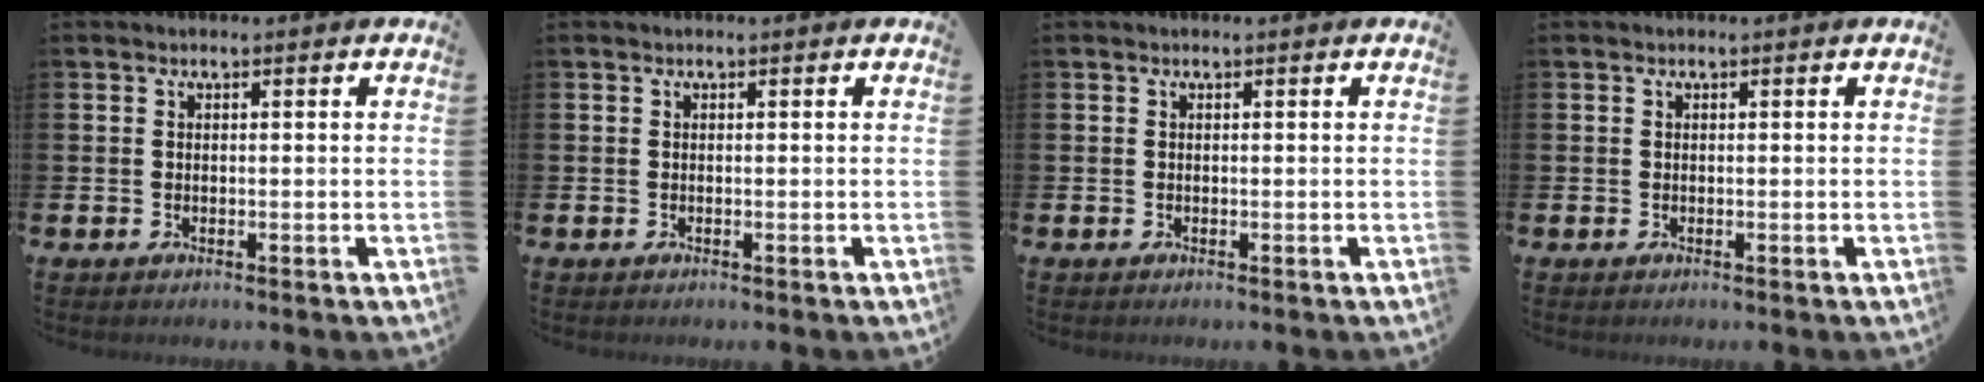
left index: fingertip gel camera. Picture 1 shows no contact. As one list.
[{"total": 0.0}, {"total": 0.0}, {"total": 0.0}]